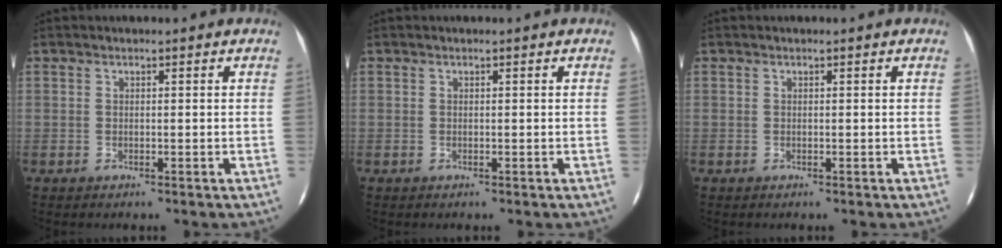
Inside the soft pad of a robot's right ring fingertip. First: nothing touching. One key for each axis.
{"total": 0.0}
{"total": 0.0}